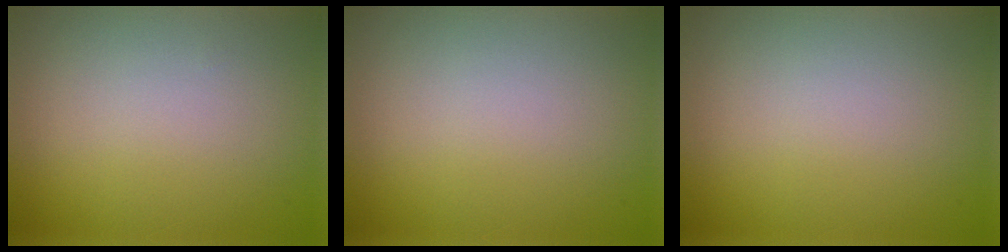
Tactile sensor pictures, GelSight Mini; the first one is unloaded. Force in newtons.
{"total": 0.0}
{"total": 0.0}